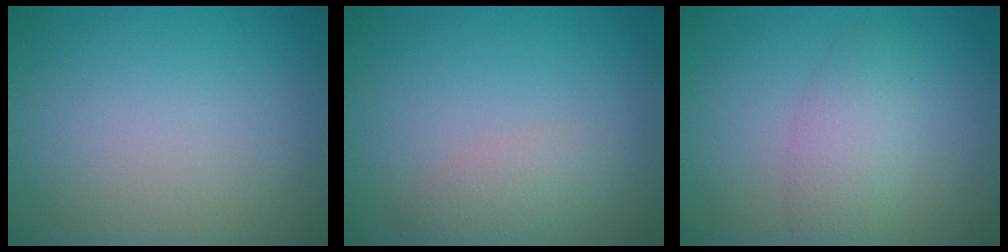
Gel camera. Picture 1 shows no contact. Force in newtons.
{"total": 2.0, "press": 2.0, "slide": 0.0}
{"total": 3.2, "press": 3.2, "slide": 0.3}